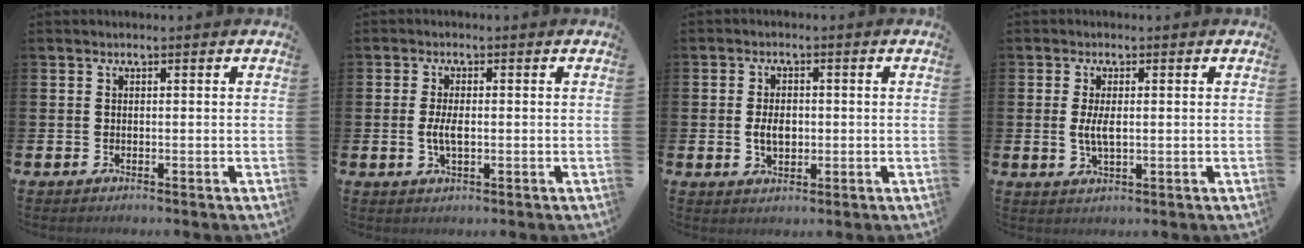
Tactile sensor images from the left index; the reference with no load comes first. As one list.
[{"total": 3.0, "force": [-0.2, 1.3, 2.7], "torque": [-0.055, -0.001, -0.008]}, {"total": 3.5, "force": [-0.1, 2.3, 2.6], "torque": [-0.031, -0.001, -0.008]}, {"total": 3.4, "force": [0.3, 1.4, 3.1], "torque": [-0.056, 0.003, 0.003]}]